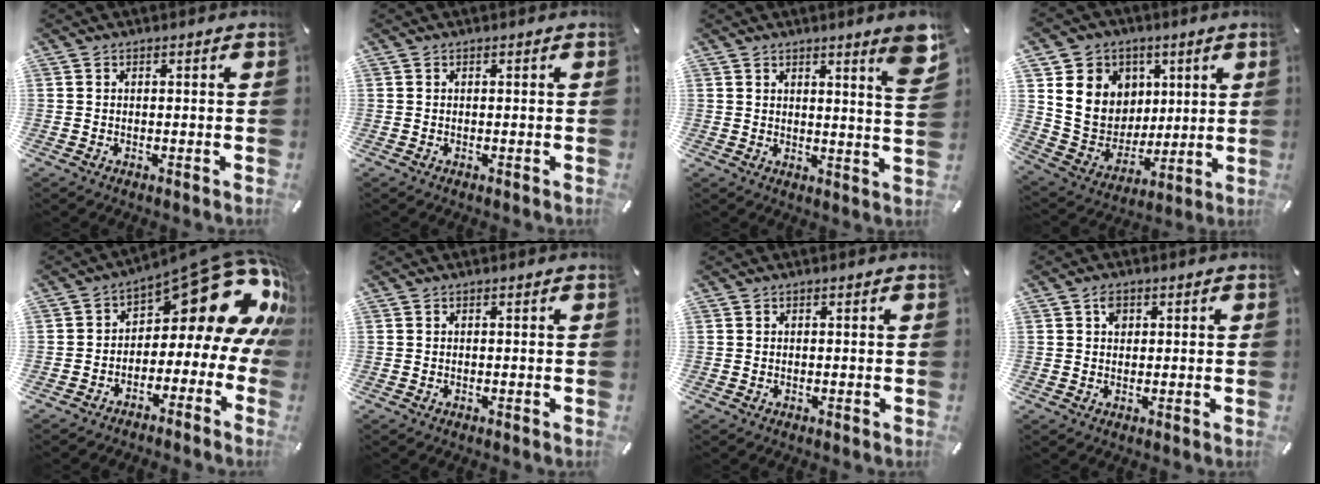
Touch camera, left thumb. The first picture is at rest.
{"total": 0.0}
{"total": 6.5, "force": [4.2, 0.6, 5.0], "torque": [-0.064, -0.033, 0.064]}
{"total": 13.6, "force": [3.8, 12.6, 3.5], "torque": [-0.068, -0.020, 0.083]}
{"total": 16.8, "force": [8.9, 8.1, 11.8], "torque": [-0.148, -0.075, 0.141]}
{"total": 0.0}
{"total": 0.0}
{"total": 2.3, "force": [0.7, 1.9, 1.2], "torque": [-0.010, 0.000, 0.007]}